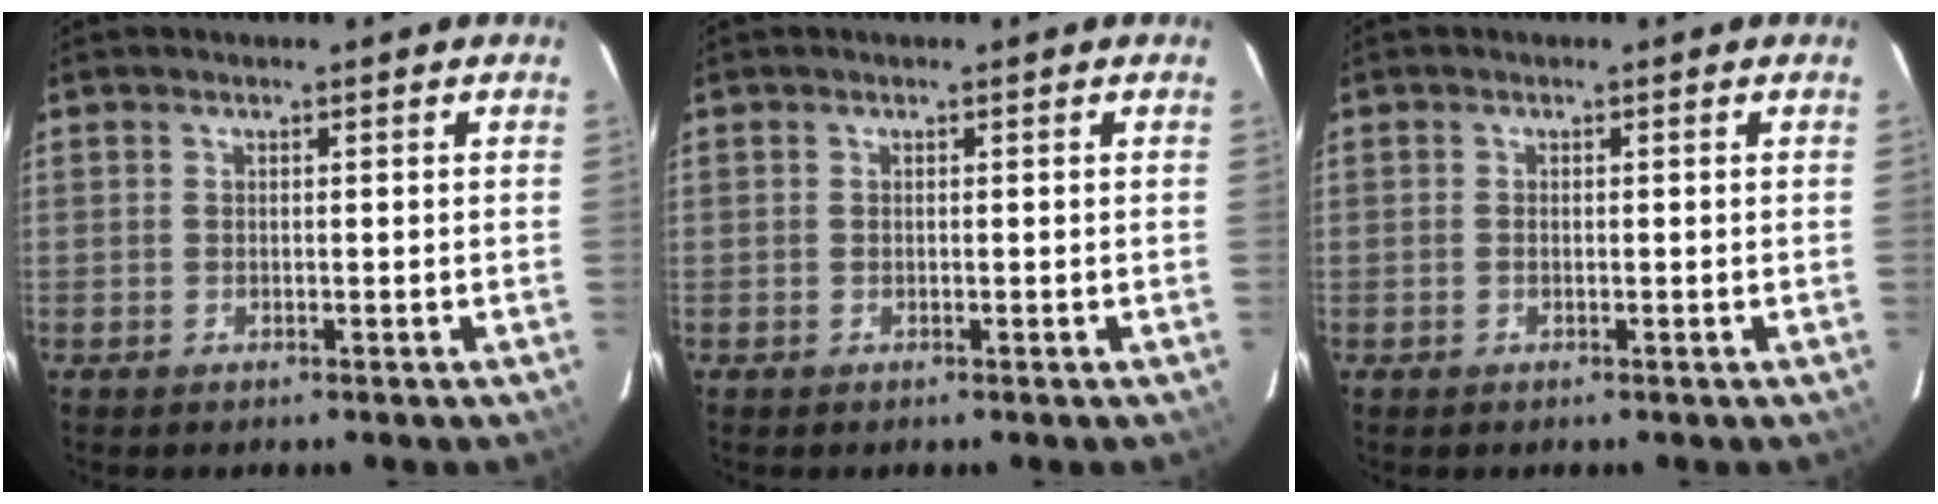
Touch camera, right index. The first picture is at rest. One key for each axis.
{"total": 0.0}
{"total": 0.5, "fx": -0.1, "fy": 0.3, "fz": 0.4, "tx": -0.009, "ty": 0.000, "tz": -0.002}